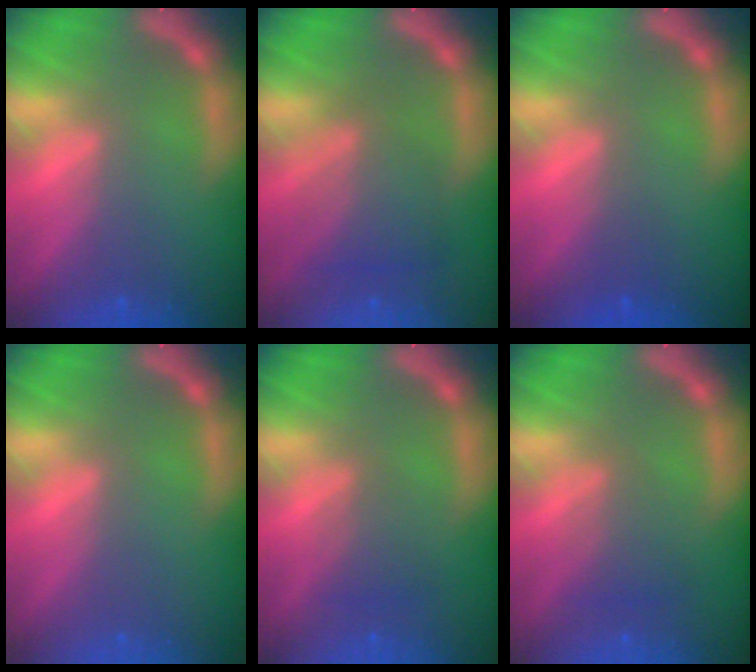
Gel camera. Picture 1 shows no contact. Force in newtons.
{"total": 5.0}
{"total": 1.0}
{"total": 0.0}
{"total": 2.0}
{"total": 2.5}